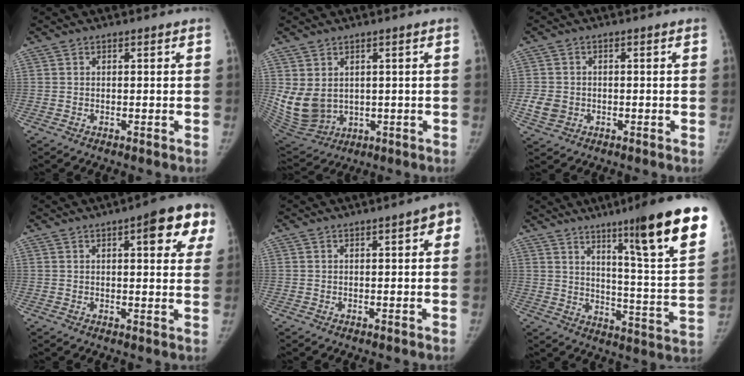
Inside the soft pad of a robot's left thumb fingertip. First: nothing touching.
{"total": 10.2, "force": [1.0, 8.0, 6.2], "torque": [-0.115, -0.015, 0.051]}
{"total": 4.0, "force": [-1.0, 3.5, 1.8], "torque": [-0.027, 0.003, -0.012]}
{"total": 10.9, "force": [4.7, 3.5, 9.2], "torque": [-0.075, -0.006, 0.047]}
{"total": 3.8, "force": [1.1, 1.2, 3.5], "torque": [-0.034, 0.005, 0.006]}
{"total": 22.1, "force": [13.4, 1.5, 17.5], "torque": [-0.227, -0.067, 0.196]}